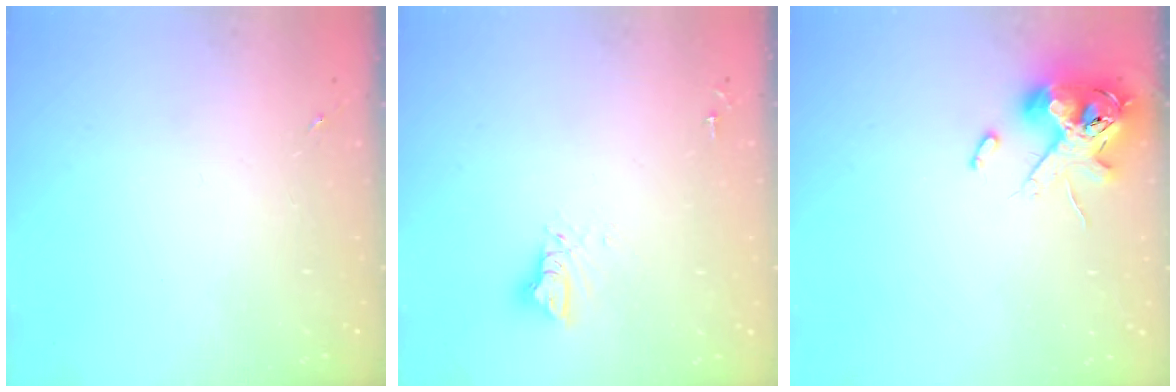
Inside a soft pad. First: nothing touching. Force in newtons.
{"total": 7.3, "press": 7.3, "slide": 0.7}
{"total": 13.2, "press": 13.0, "slide": 2.3}